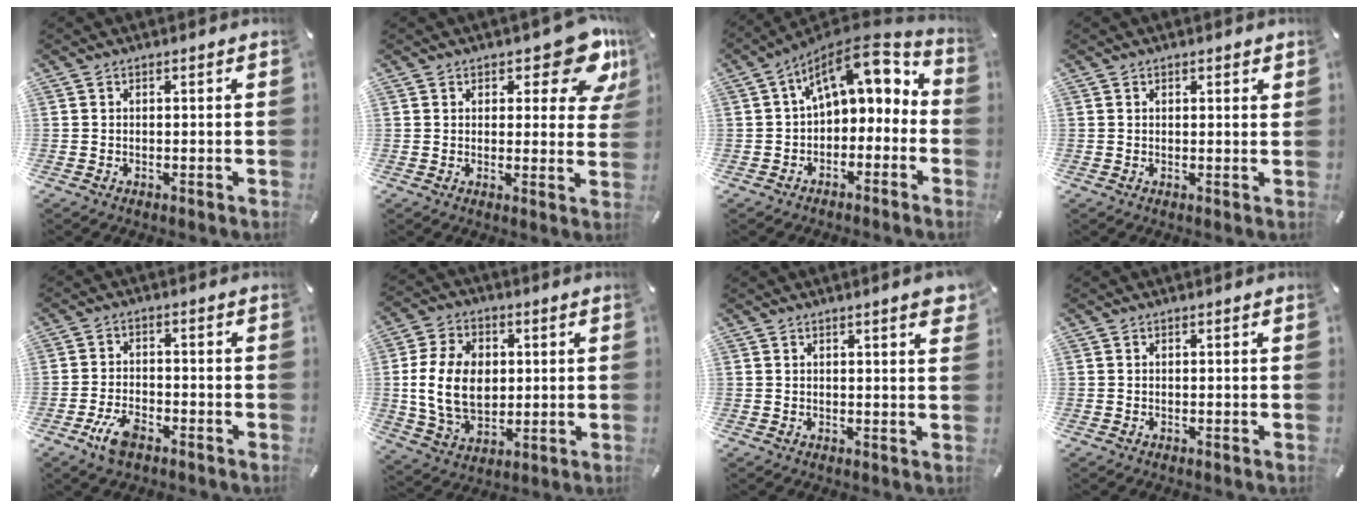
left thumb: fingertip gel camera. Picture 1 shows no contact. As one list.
[{"total": 11.7, "force": [7.2, 5.1, 7.6], "torque": [-0.079, -0.049, 0.122]}, {"total": 11.8, "force": [5.2, 6.8, 8.2], "torque": [-0.118, -0.036, 0.091]}, {"total": 0.9, "force": [0.6, 0.4, 0.6], "torque": [-0.005, -0.003, 0.008]}, {"total": 6.2, "force": [-3.5, 3.0, 4.1], "torque": [-0.096, 0.012, -0.069]}, {"total": 14.6, "force": [0.7, 11.0, 9.7], "torque": [-0.212, 0.011, 0.012]}, {"total": 3.5, "force": [1.8, 0.5, 3.0], "torque": [-0.051, -0.003, 0.029]}, {"total": 0.0}]